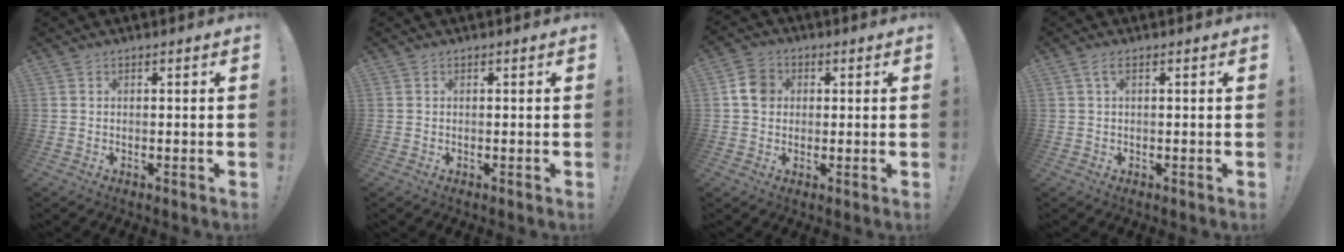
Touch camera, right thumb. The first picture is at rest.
{"total": 0.0}
{"total": 7.2, "force": [1.1, 6.2, 3.5], "torque": [-0.044, 0.012, 0.025]}
{"total": 1.9, "force": [0.6, 0.5, 1.8], "torque": [-0.031, 0.001, 0.009]}